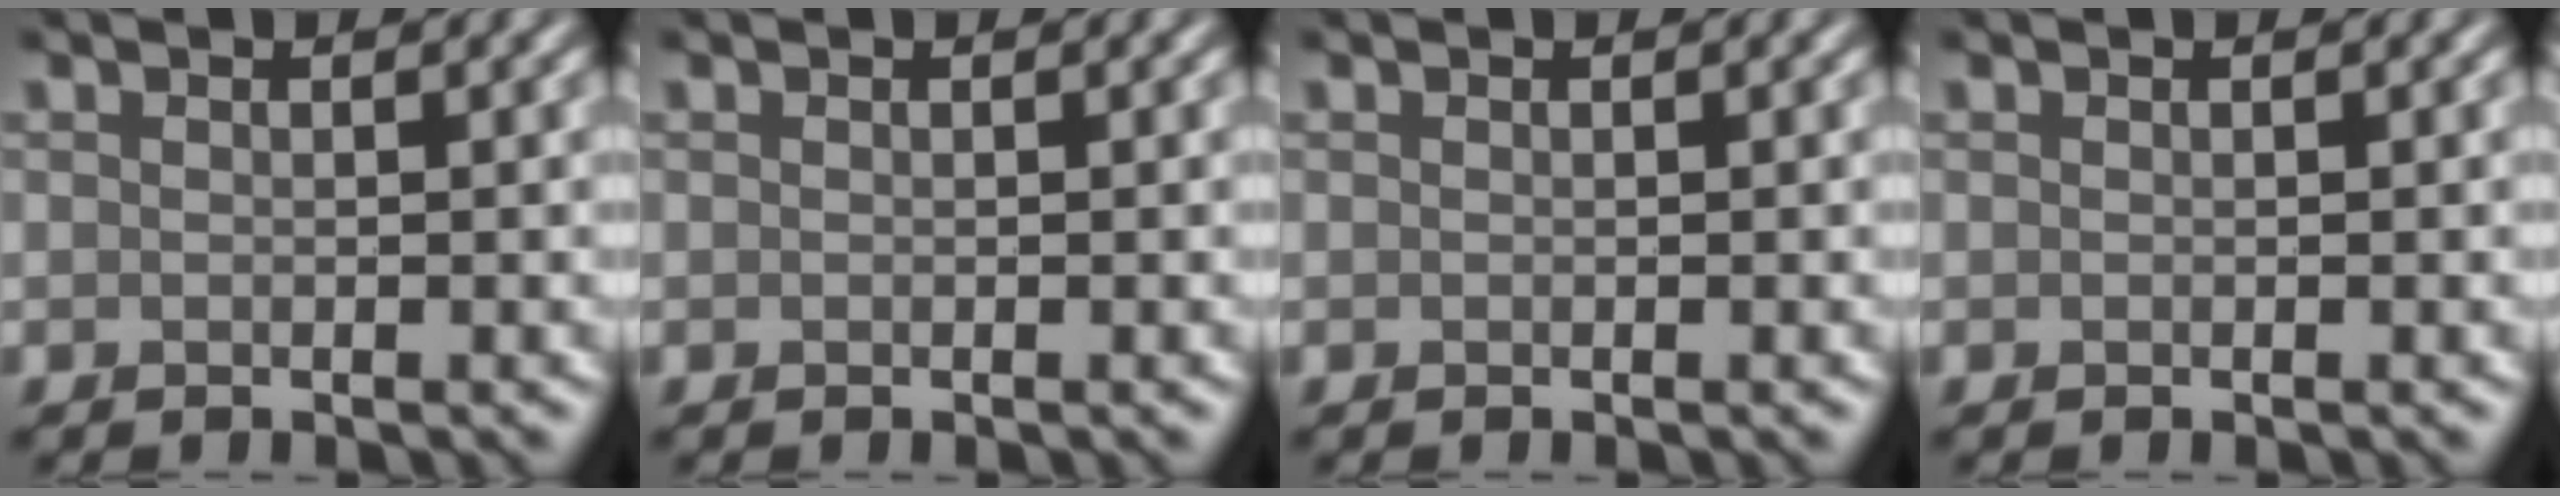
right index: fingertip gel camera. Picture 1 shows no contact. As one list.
[{"total": 0.0}, {"total": 0.0}, {"total": 0.0}]